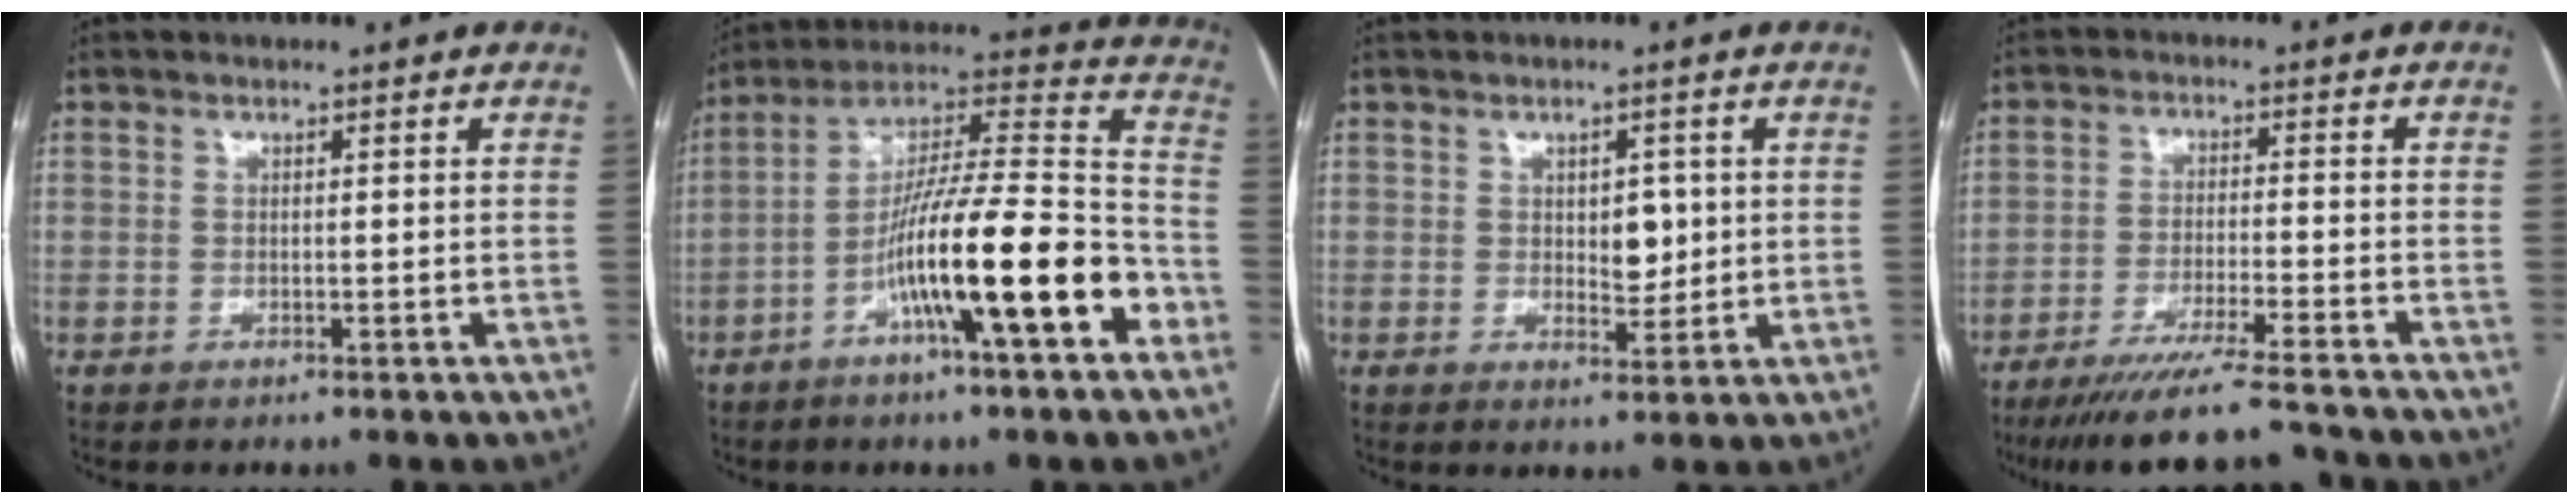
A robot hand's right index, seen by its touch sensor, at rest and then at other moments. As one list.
[{"total": 19.7, "force": [-8.1, 1.6, 17.9], "torque": [-0.296, 0.001, -0.137]}, {"total": 3.9, "force": [0.5, 2.3, 3.1], "torque": [-0.039, -0.001, 0.014]}, {"total": 13.3, "force": [-11.6, 0.2, 6.4], "torque": [-0.096, -0.027, -0.185]}]